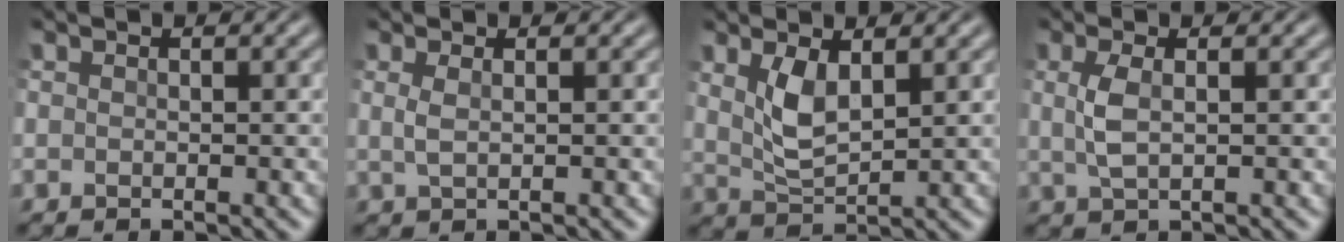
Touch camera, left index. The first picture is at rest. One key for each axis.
{"total": 1.2, "fx": 0.2, "fy": 0.3, "fz": 1.2, "tx": -0.029, "ty": 0.001, "tz": 0.007}
{"total": 3.0, "fx": 1.1, "fy": 1.0, "fz": 2.6, "tx": -0.062, "ty": -0.003, "tz": 0.027}
{"total": 2.3, "fx": 0.2, "fy": 0.8, "fz": 2.2, "tx": -0.051, "ty": 0.002, "tz": 0.005}